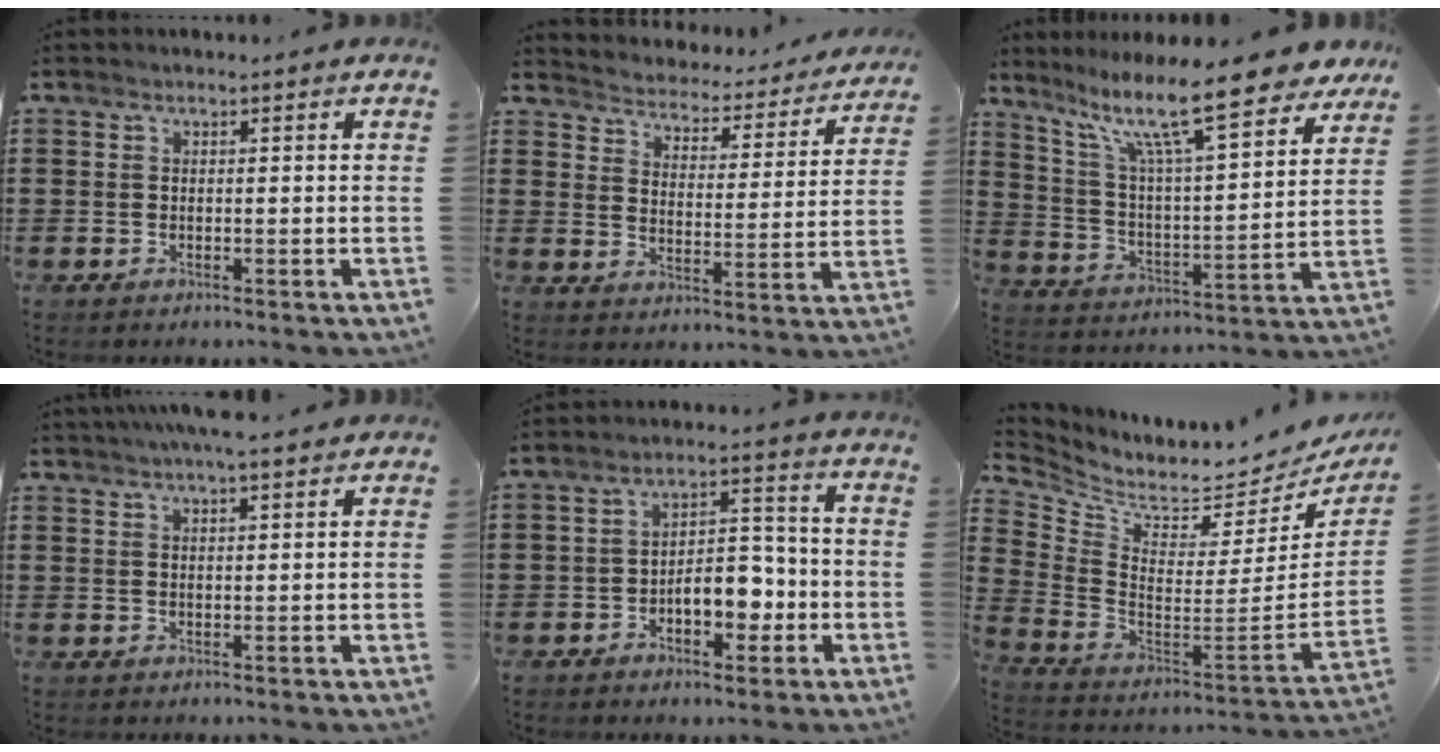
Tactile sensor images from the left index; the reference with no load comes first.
{"total": 2.8, "force": [2.8, 0.2, -0.2], "torque": [-0.019, -0.034, 0.038]}
{"total": 13.8, "force": [10.5, 1.9, 8.8], "torque": [-0.185, -0.057, 0.174]}
{"total": 4.4, "force": [3.7, 0.1, 2.3], "torque": [-0.054, 0.000, 0.068]}
{"total": 7.4, "force": [-2.4, 4.0, 5.8], "torque": [-0.084, 0.009, -0.045]}
{"total": 4.8, "force": [3.6, 1.9, 2.6], "torque": [-0.075, -0.049, 0.054]}